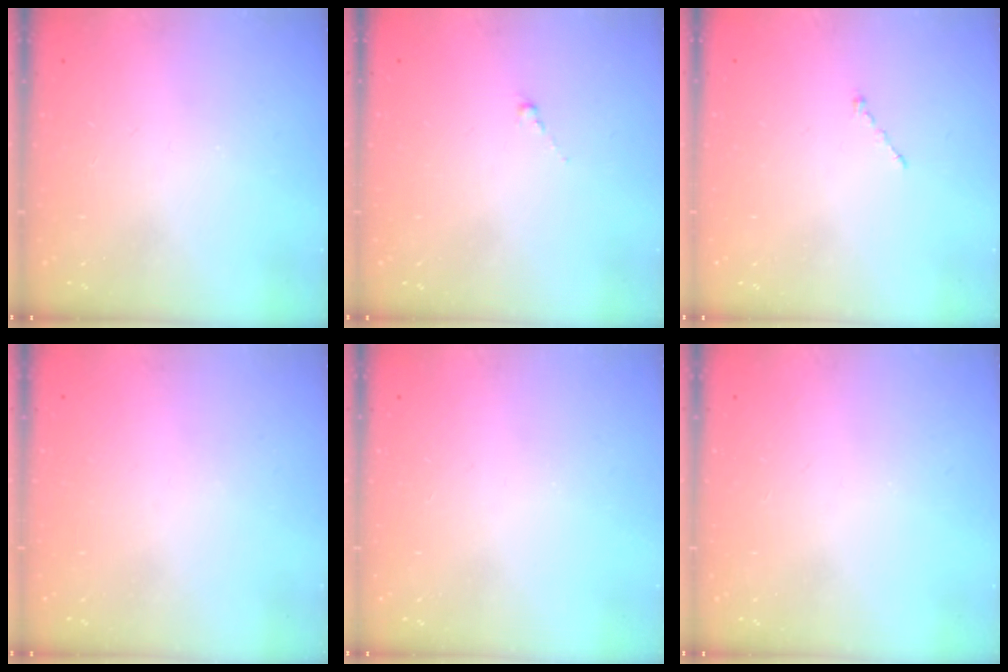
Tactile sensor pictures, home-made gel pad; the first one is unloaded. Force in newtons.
{"total": 0.8, "press": 0.7, "slide": 0.5}
{"total": 1.0, "press": 0.9, "slide": 0.3}
{"total": 1.6, "press": 1.6, "slide": 0.2}
{"total": 0.0}
{"total": 0.0}